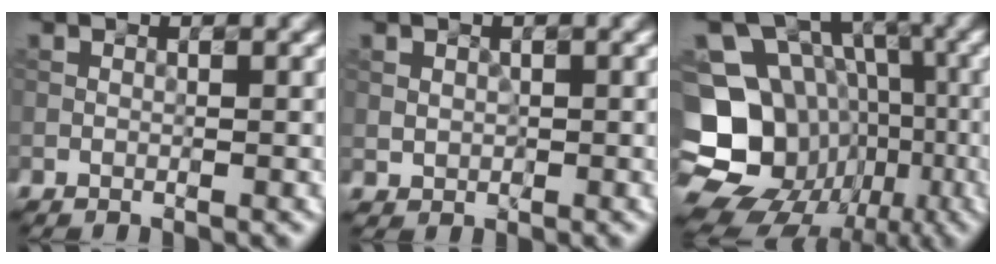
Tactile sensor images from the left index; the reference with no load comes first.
{"total": 0.9, "force": [0.2, 0.8, 0.3], "torque": [-0.005, -0.002, 0.008]}
{"total": 18.1, "force": [-6.1, 15.8, 6.5], "torque": [-0.143, -0.005, -0.094]}